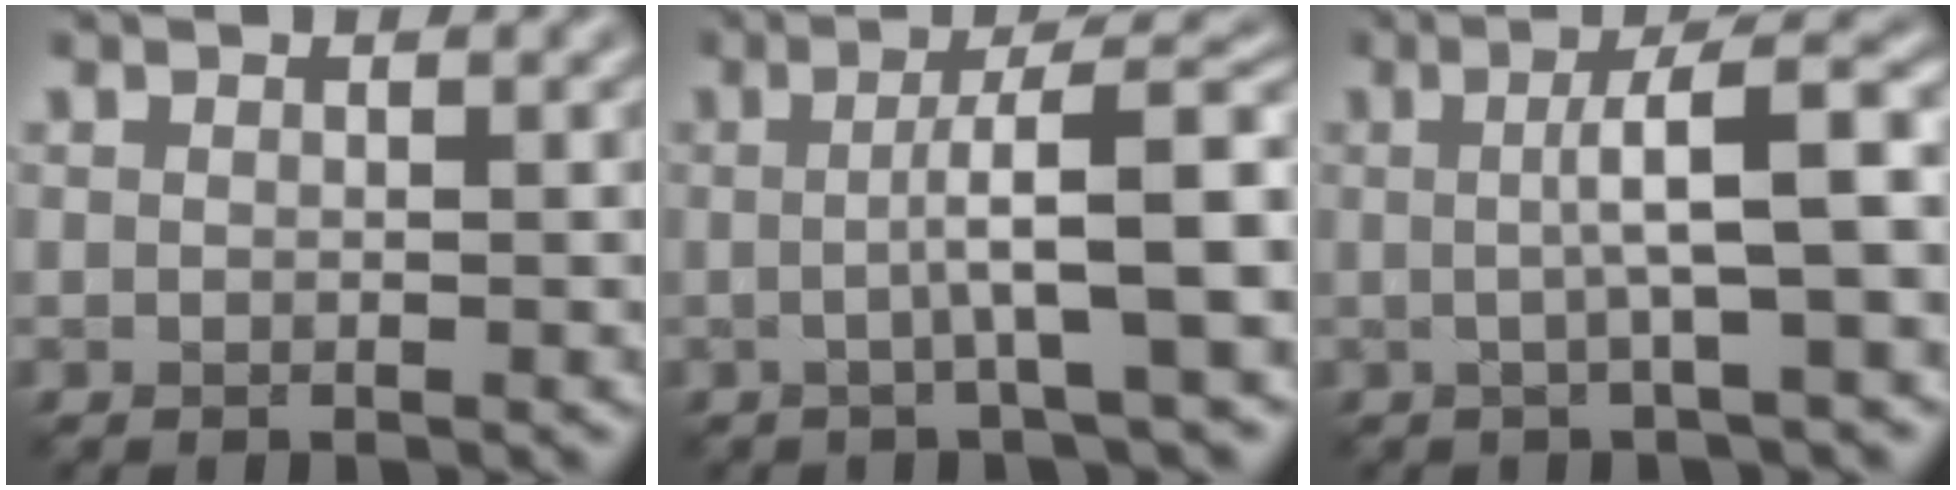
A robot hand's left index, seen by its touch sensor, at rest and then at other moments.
{"total": 7.4, "force": [-0.1, 1.3, 7.3], "torque": [-0.098, 0.008, -0.003]}
{"total": 6.7, "force": [0.4, 1.3, 6.6], "torque": [-0.090, 0.013, 0.002]}